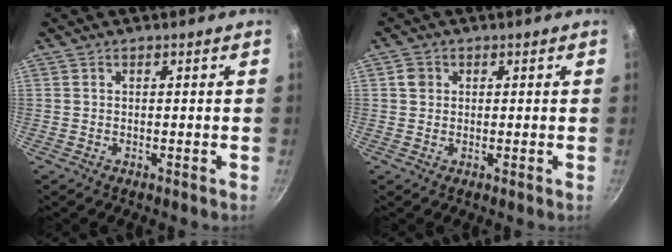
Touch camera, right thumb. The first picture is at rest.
{"total": 2.2, "force": [0.5, 2.0, 0.8], "torque": [-0.005, 0.005, 0.006]}